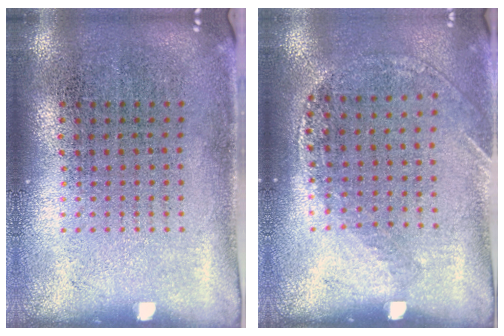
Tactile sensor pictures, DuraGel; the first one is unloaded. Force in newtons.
{"total": 1.2, "press": 1.1, "slide": 0.5}